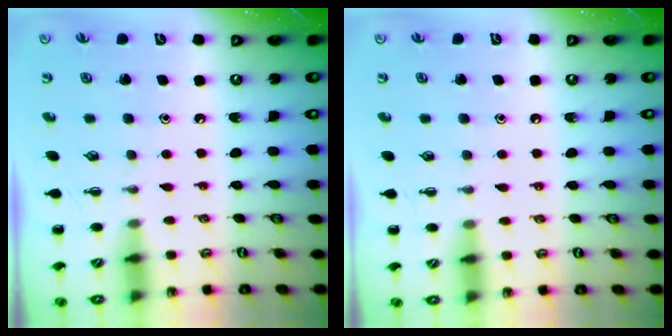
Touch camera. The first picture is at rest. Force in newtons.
{"total": 6.3, "press": 6.0, "slide": 2.0}